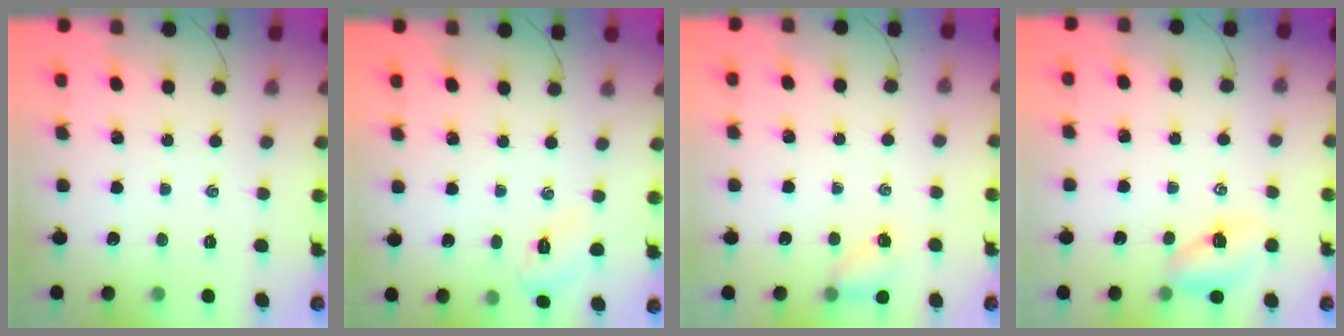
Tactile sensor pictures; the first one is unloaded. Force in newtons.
{"total": 3.6, "press": 3.5, "slide": 0.9}
{"total": 4.4, "press": 4.3, "slide": 1.1}
{"total": 6.0, "press": 5.9, "slide": 0.8}